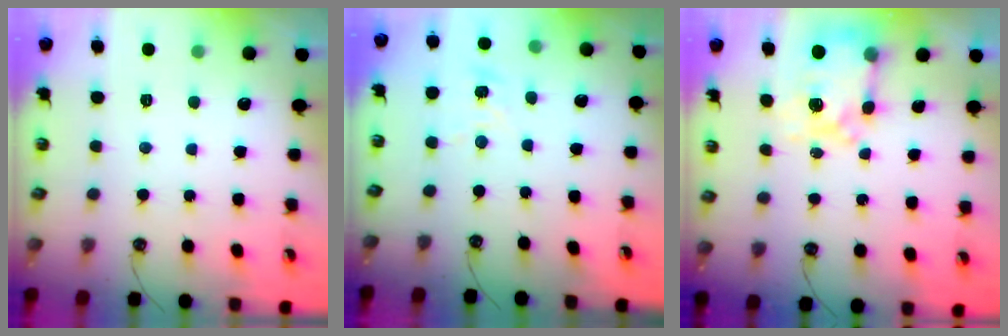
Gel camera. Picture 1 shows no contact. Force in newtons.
{"total": 2.9, "press": 2.8, "slide": 0.3}
{"total": 7.9, "press": 7.8, "slide": 0.7}